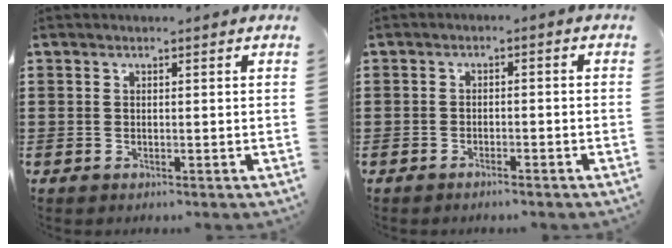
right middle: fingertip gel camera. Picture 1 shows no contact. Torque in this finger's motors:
{"motor_torque": [-0.18, -0.16, 0.06, -0.01]}